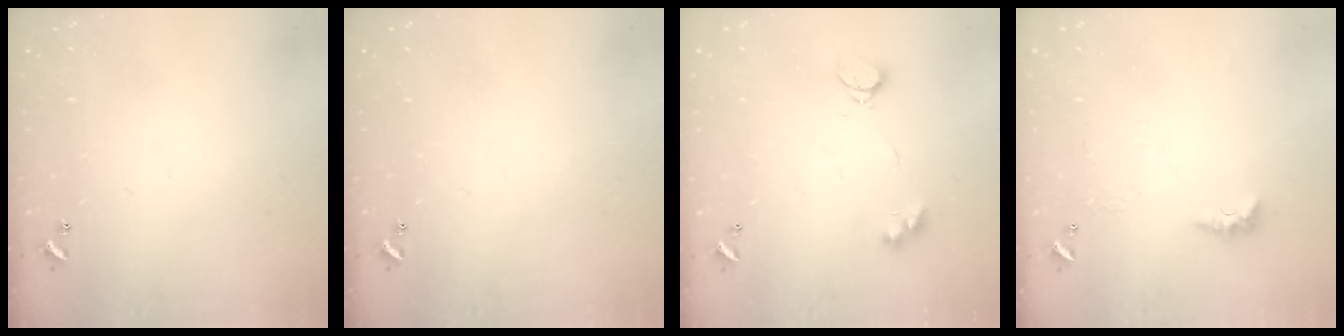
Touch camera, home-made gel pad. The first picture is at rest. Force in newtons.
{"total": 0.0}
{"total": 4.4, "press": 4.3, "slide": 0.8}
{"total": 3.0, "press": 2.9, "slide": 0.7}